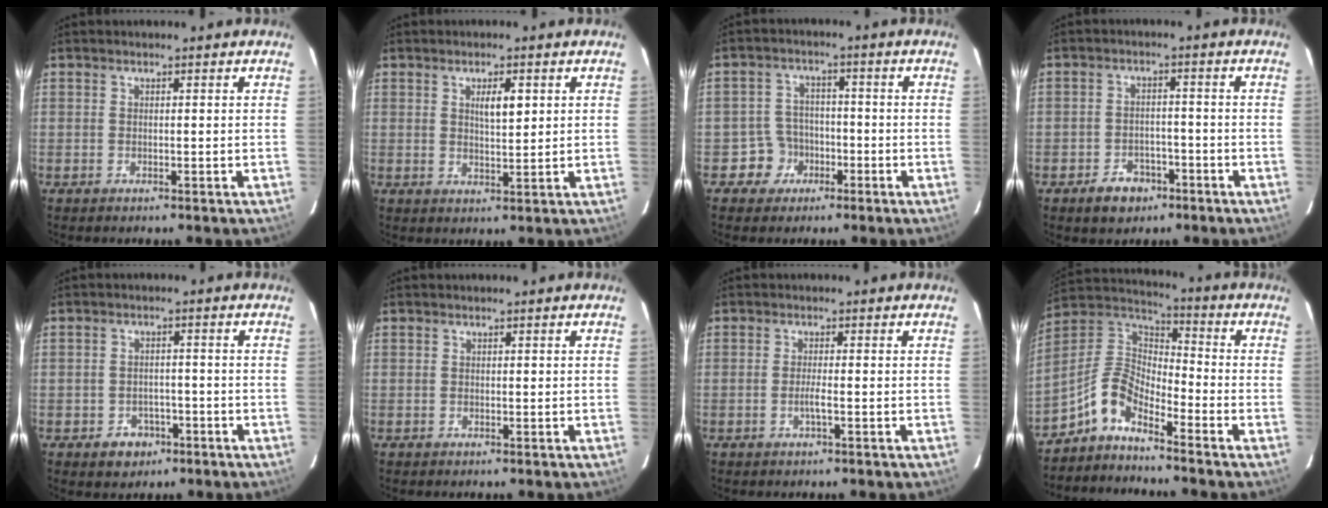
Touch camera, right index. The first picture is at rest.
{"total": 3.6, "force": [1.4, 0.9, 3.2], "torque": [-0.054, 0.000, 0.023]}
{"total": 5.0, "force": [-2.1, 4.5, 0.2], "torque": [0.000, 0.016, -0.032]}
{"total": 5.0, "force": [-3.1, 3.4, 2.0], "torque": [-0.033, 0.006, -0.043]}
{"total": 4.0, "force": [-2.1, 3.1, 1.3], "torque": [-0.013, 0.008, -0.024]}
{"total": 0.0}
{"total": 1.5, "force": [-0.5, -0.1, 1.4], "torque": [-0.029, -0.001, -0.010]}
{"total": 7.8, "force": [-6.0, 2.7, 4.2], "torque": [-0.098, 0.030, -0.121]}